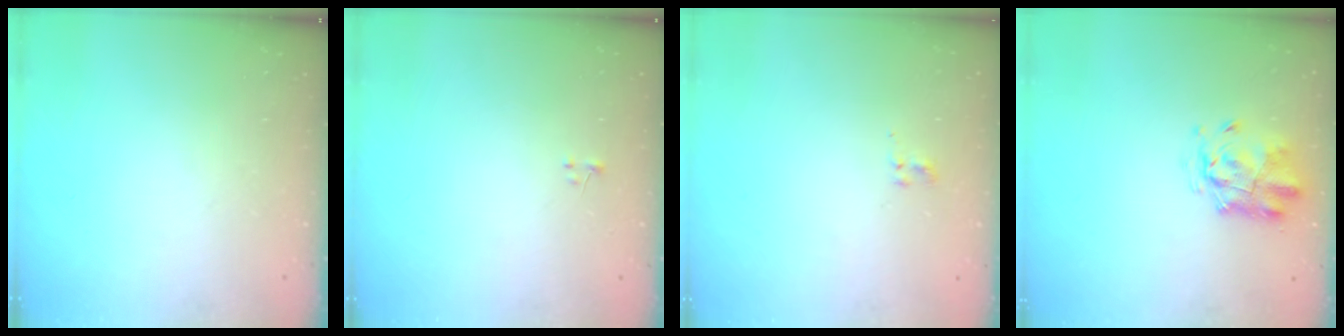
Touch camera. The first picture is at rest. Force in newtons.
{"total": 0.0}
{"total": 1.5, "press": 1.3, "slide": 0.9}
{"total": 3.5, "press": 3.2, "slide": 1.5}